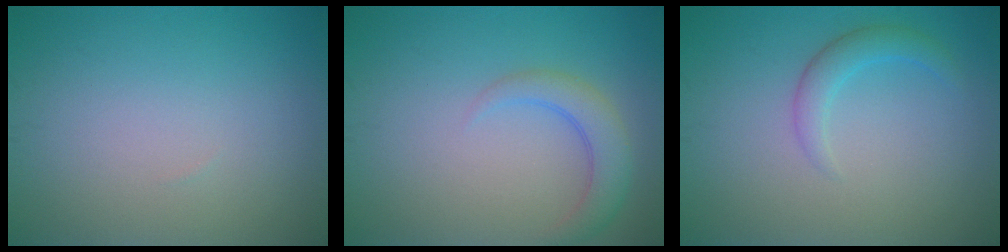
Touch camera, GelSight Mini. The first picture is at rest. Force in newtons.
{"total": 2.8, "press": 2.8, "slide": 0.3}
{"total": 2.0, "press": 2.0, "slide": 0.2}